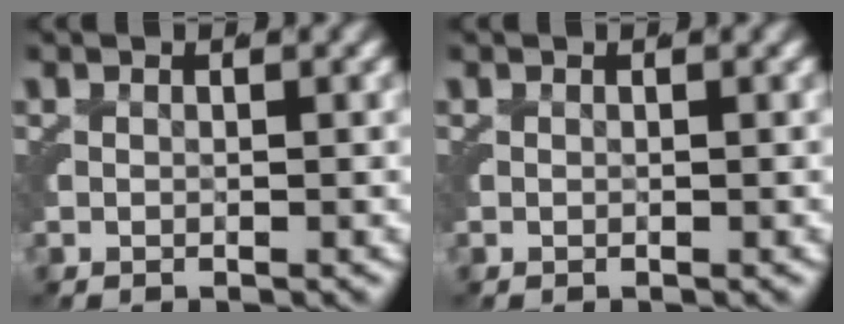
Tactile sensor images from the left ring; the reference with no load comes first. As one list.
[{"total": 0.0}]